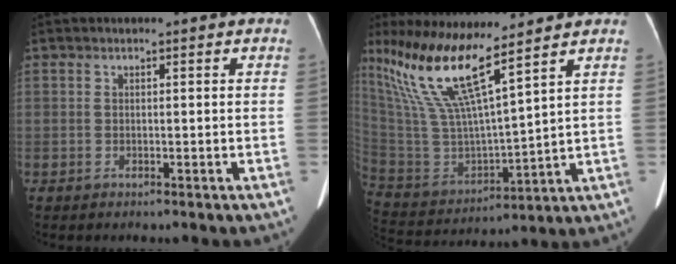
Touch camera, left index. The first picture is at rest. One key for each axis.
{"total": 17.6, "fx": 12.1, "fy": 1.4, "fz": 12.6, "tx": -0.270, "ty": -0.003, "tz": 0.236}